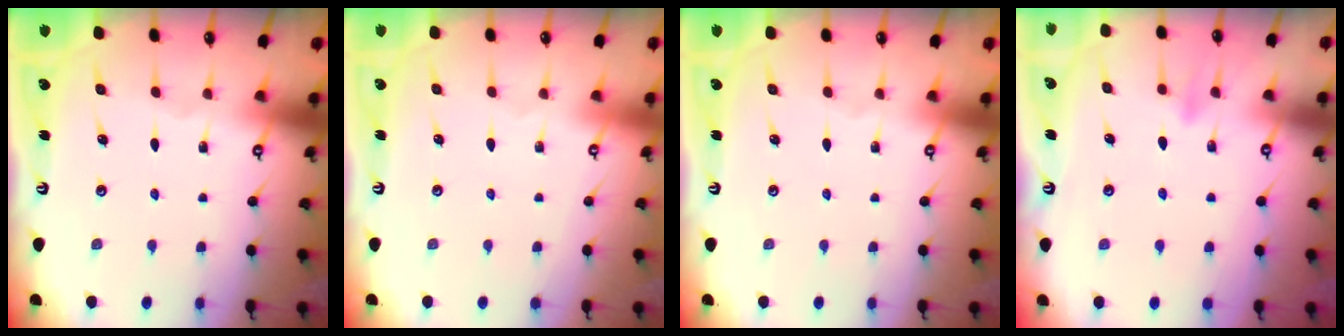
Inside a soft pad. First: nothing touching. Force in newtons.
{"total": 3.9, "press": 3.9, "slide": 0.1}
{"total": 0.0}
{"total": 6.3, "press": 6.2, "slide": 1.3}